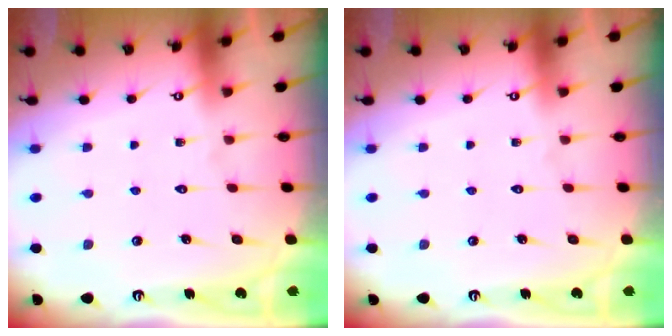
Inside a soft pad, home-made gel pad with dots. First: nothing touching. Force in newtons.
{"total": 0.0}